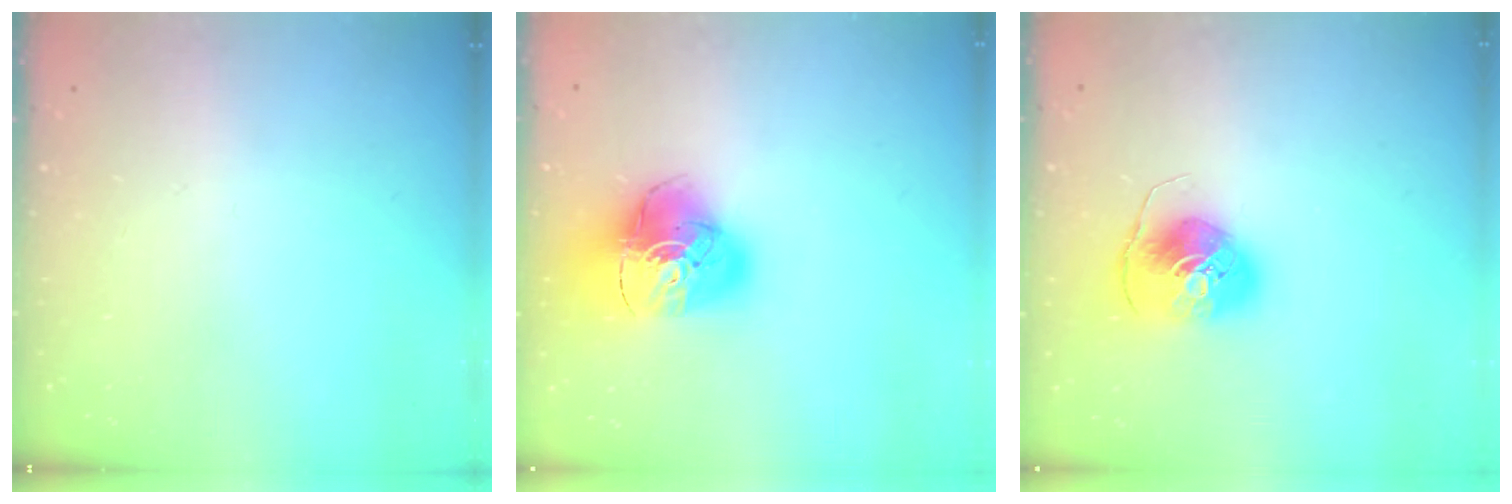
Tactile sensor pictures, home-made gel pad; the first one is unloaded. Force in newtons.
{"total": 14.9, "press": 14.8, "slide": 1.6}
{"total": 8.1, "press": 8.0, "slide": 1.2}